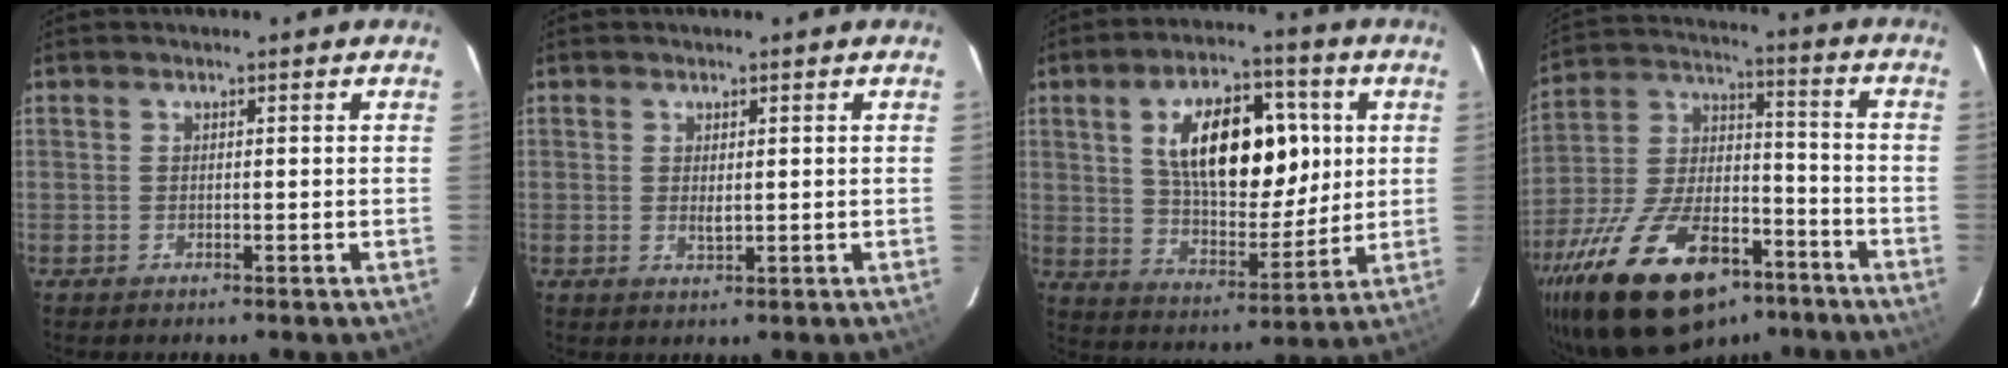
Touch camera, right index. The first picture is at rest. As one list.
[{"total": 1.5, "force": [0.2, 0.5, 1.4], "torque": [-0.026, -0.002, 0.005]}, {"total": 18.3, "force": [4.6, 9.4, 15.0], "torque": [-0.248, 0.015, 0.083]}, {"total": 27.8, "force": [-17.4, 13.5, 17.0], "torque": [-0.345, -0.007, -0.273]}]